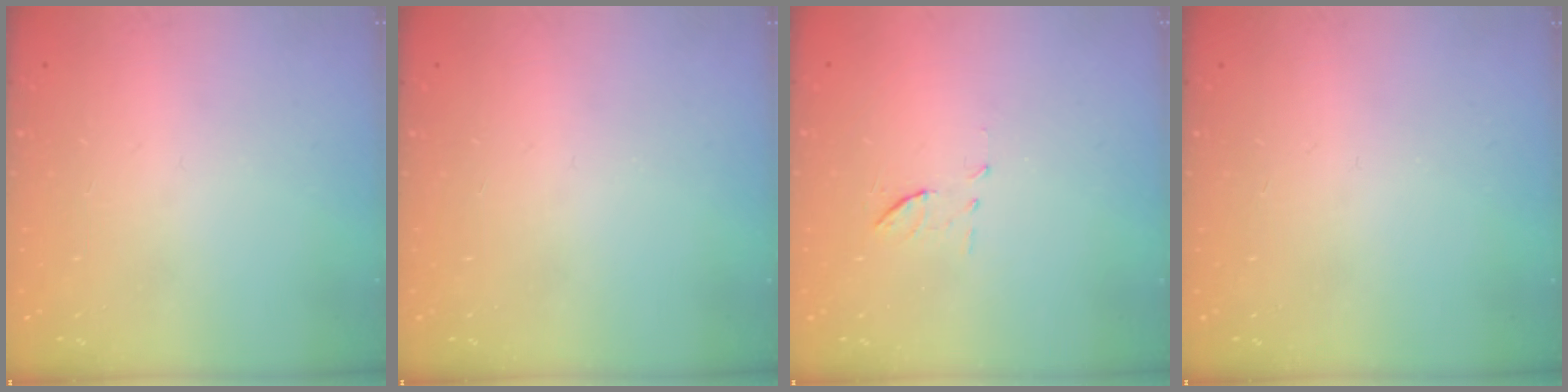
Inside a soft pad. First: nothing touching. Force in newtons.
{"total": 0.0}
{"total": 6.8, "press": 6.6, "slide": 1.8}
{"total": 0.0}